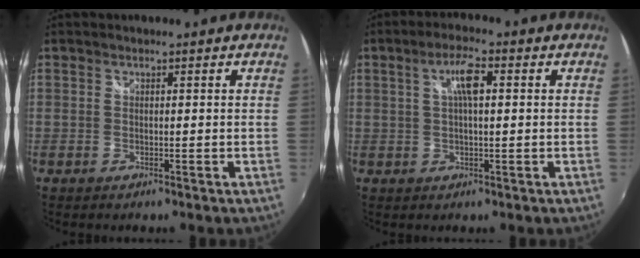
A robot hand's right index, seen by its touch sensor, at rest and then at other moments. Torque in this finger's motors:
{"motor_torque": [0.77, 0.24, 0.40, 0.09]}